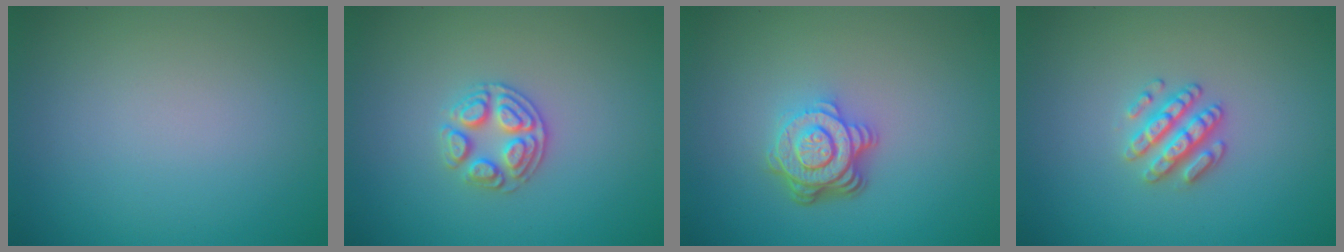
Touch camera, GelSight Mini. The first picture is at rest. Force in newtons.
{"total": 2.9, "press": 2.7, "slide": 1.0}
{"total": 4.7, "press": 3.4, "slide": 3.3}
{"total": 2.8, "press": 2.6, "slide": 0.9}